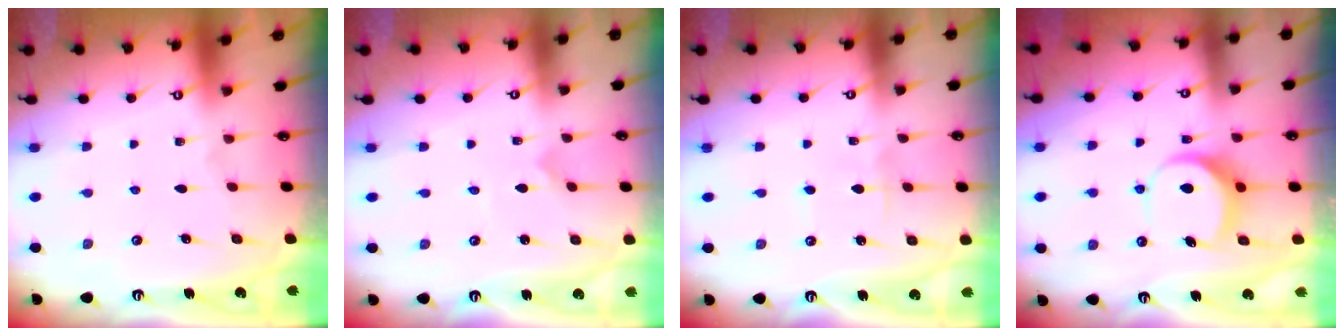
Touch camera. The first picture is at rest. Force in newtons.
{"total": 0.0}
{"total": 2.9, "press": 2.9, "slide": 0.3}
{"total": 8.6, "press": 8.6, "slide": 0.5}